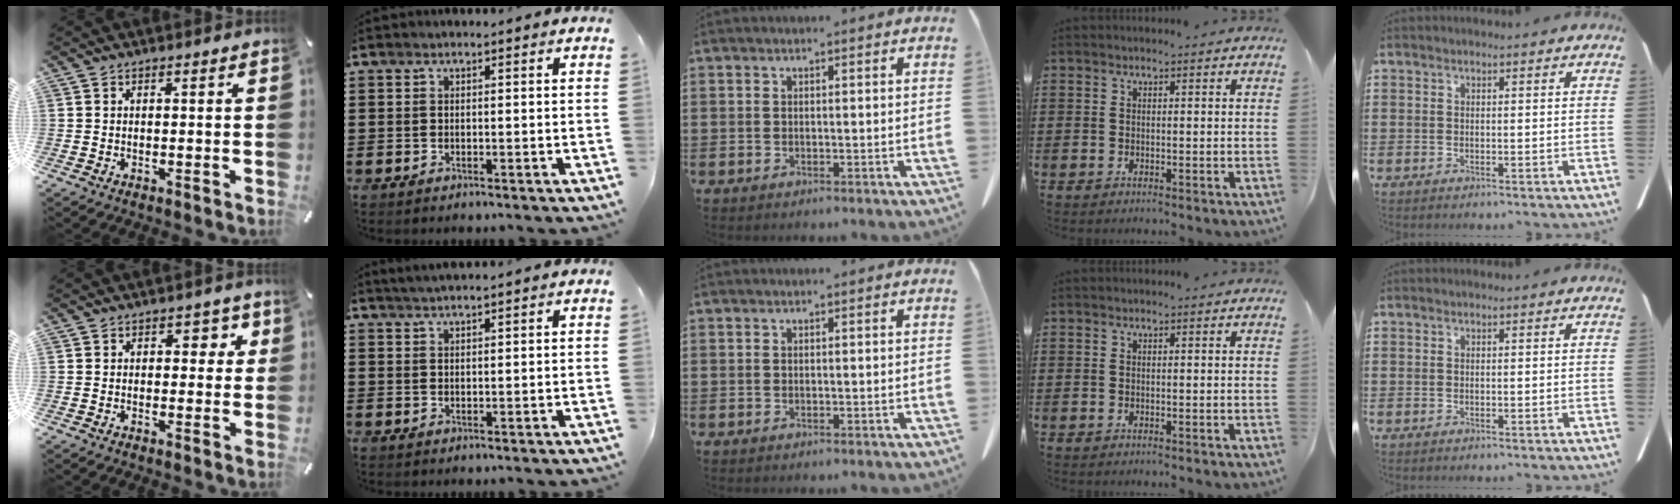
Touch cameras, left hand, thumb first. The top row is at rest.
{"thumb": {"total": 3.7, "force": [0.9, 2.7, 2.4], "torque": [-0.012, -0.005, 0.003]}, "index": {"total": 1.7, "force": [1.6, -0.2, 0.6], "torque": [-0.013, 0.001, 0.030]}}